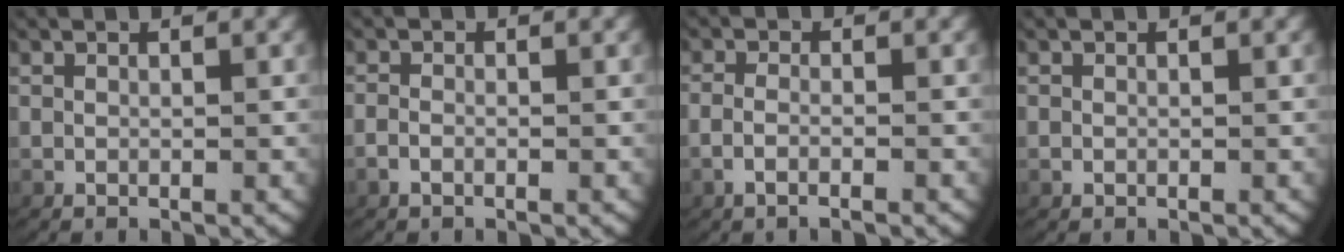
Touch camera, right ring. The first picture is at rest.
{"total": 0.9, "force": [-0.6, 0.4, 0.6], "torque": [-0.021, -0.005, -0.011]}
{"total": 2.0, "force": [-1.2, 0.5, 1.6], "torque": [-0.039, -0.005, -0.017]}
{"total": 0.0}